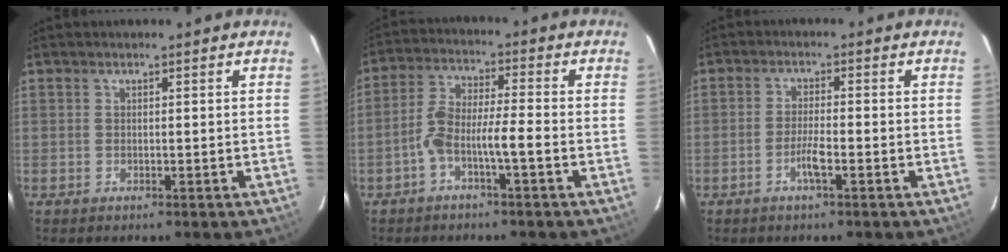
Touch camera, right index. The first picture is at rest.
{"total": 6.5, "force": [-2.7, 0.7, 5.9], "torque": [-0.118, 0.024, -0.050]}
{"total": 3.3, "force": [-1.5, 0.2, 2.9], "torque": [-0.056, -0.001, -0.031]}